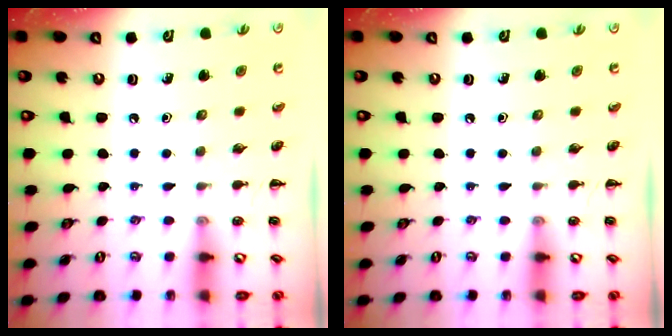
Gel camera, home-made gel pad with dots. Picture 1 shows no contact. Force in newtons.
{"total": 0.0}